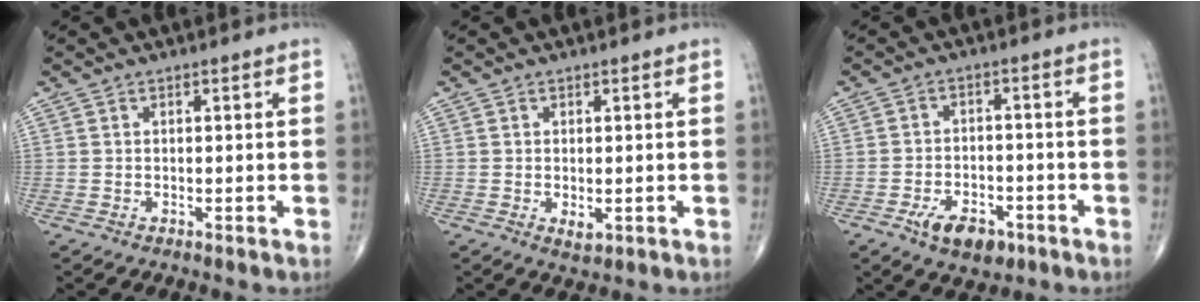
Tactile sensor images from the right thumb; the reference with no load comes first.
{"total": 1.9, "force": [-0.3, 1.0, 1.5], "torque": [-0.021, -0.003, 0.001]}
{"total": 7.6, "force": [-4.1, 4.4, 4.7], "torque": [-0.063, 0.019, -0.063]}